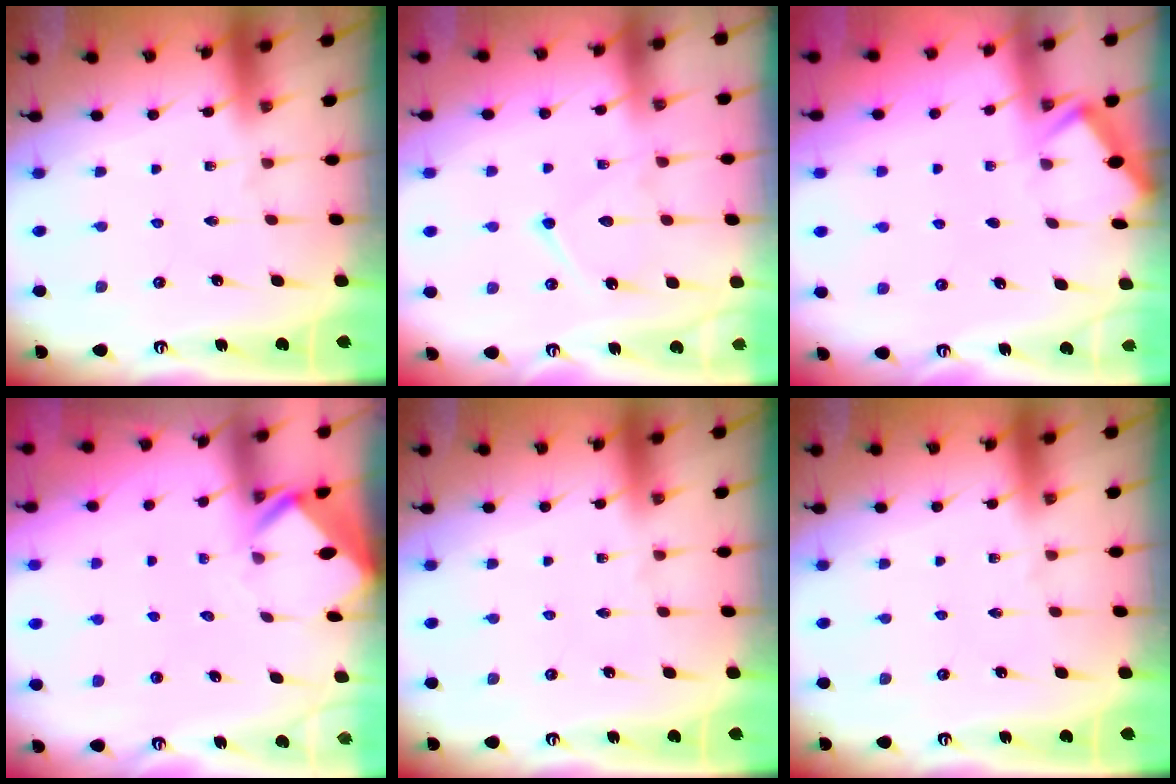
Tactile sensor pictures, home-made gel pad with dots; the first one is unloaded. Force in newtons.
{"total": 10.4, "press": 10.4, "slide": 1.0}
{"total": 2.0, "press": 2.0, "slide": 0.3}
{"total": 2.8, "press": 2.8, "slide": 0.2}
{"total": 0.0}
{"total": 0.0}